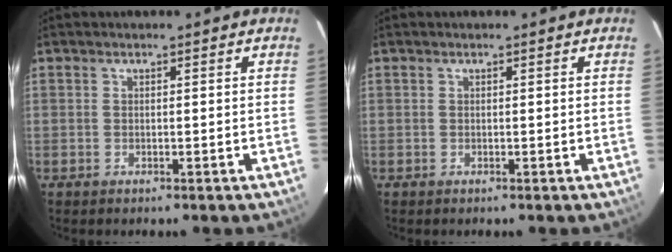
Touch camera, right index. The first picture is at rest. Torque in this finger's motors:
{"motor_torque": [0.14, 0.14, 0.00, 0.00]}